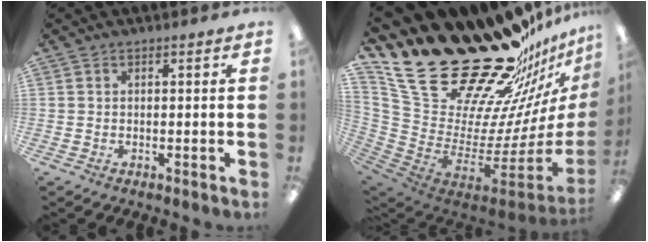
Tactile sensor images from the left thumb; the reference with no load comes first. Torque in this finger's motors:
{"motor_torque": [4.22, 0.79, 0.22, -2.55, 0.17]}